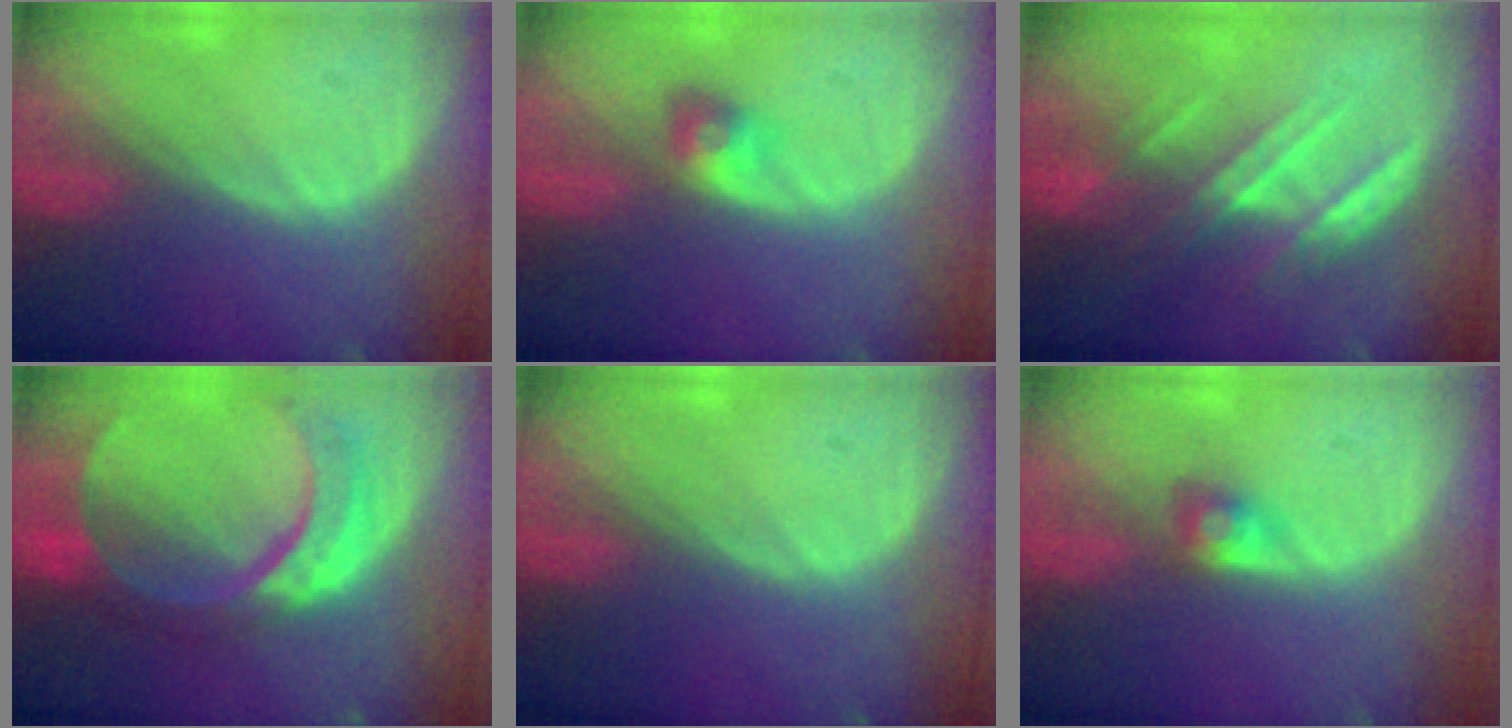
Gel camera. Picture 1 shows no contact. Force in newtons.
{"total": 3.2, "press": 2.8, "slide": 1.4}
{"total": 7.3, "press": 6.6, "slide": 3.2}
{"total": 10.9, "press": 9.2, "slide": 6.0}
{"total": 0.0}
{"total": 2.7, "press": 2.5, "slide": 1.0}